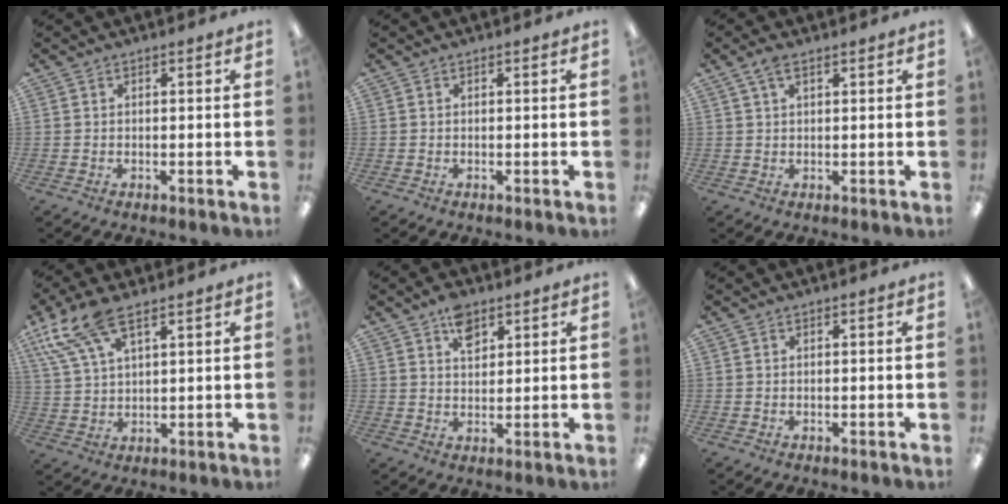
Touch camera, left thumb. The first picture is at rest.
{"total": 0.0}
{"total": 3.7, "force": [2.0, 1.6, 2.6], "torque": [-0.055, 0.004, 0.036]}
{"total": 11.8, "force": [7.7, 4.5, 7.7], "torque": [-0.169, -0.021, 0.144]}
{"total": 6.1, "force": [3.6, 3.6, 3.3], "torque": [-0.043, -0.011, 0.062]}
{"total": 0.0}